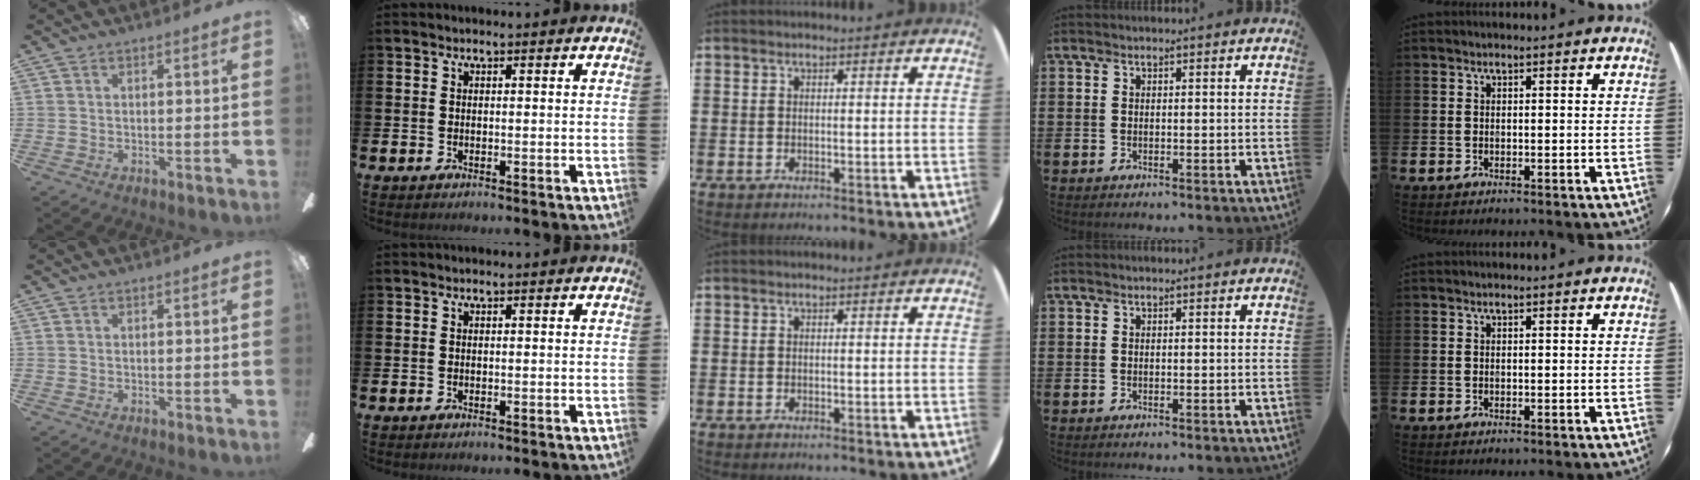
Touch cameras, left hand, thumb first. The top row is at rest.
{}